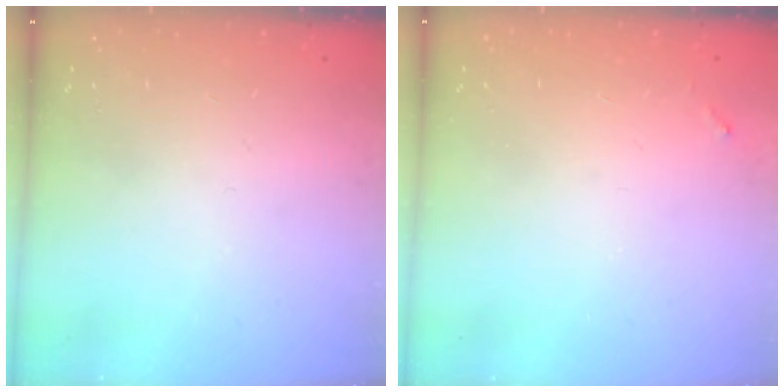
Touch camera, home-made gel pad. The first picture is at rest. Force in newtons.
{"total": 3.7, "press": 3.7, "slide": 0.2}